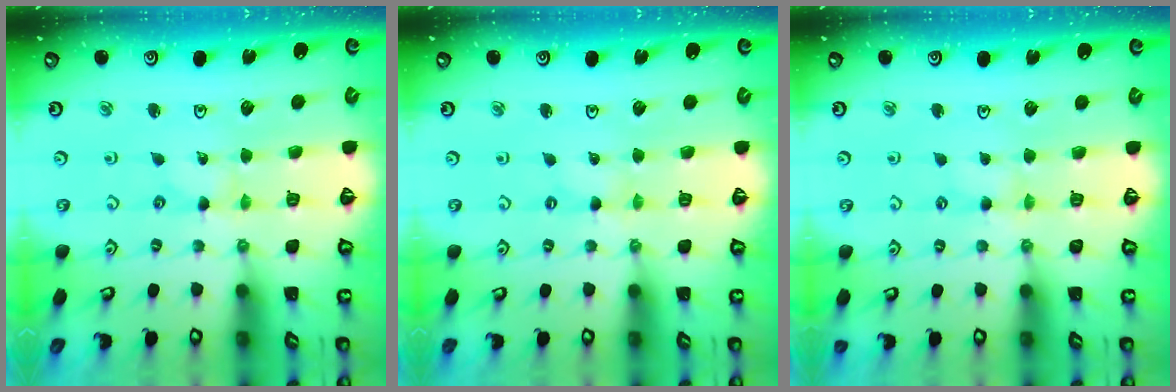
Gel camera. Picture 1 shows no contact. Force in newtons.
{"total": 0.0}
{"total": 2.5, "press": 2.4, "slide": 0.4}